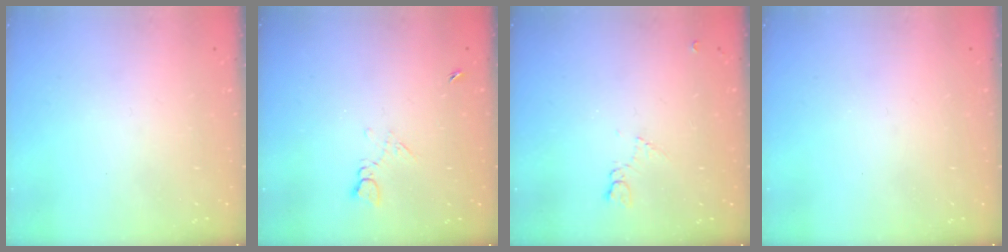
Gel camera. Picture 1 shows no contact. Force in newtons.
{"total": 3.9, "press": 3.9, "slide": 0.6}
{"total": 5.2, "press": 5.1, "slide": 0.8}
{"total": 0.0}